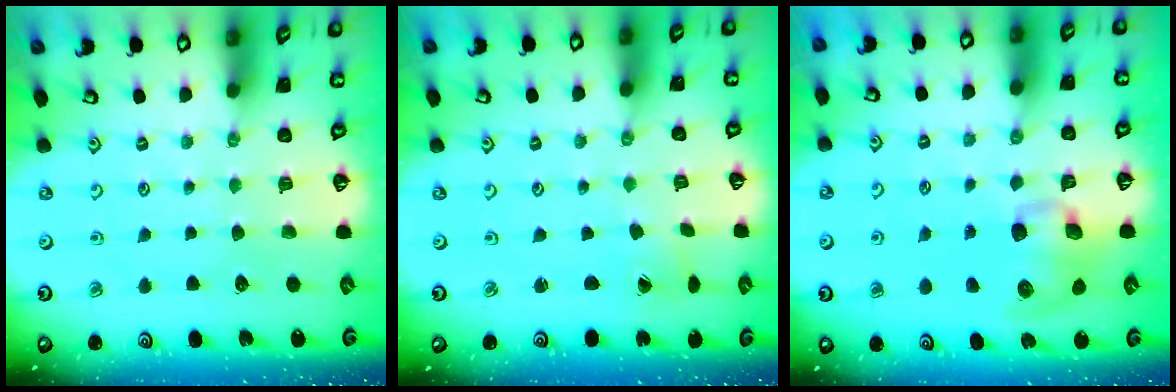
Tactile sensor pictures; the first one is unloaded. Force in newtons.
{"total": 0.5, "press": 0.5, "slide": 0.1}
{"total": 9.3, "press": 9.2, "slide": 1.5}